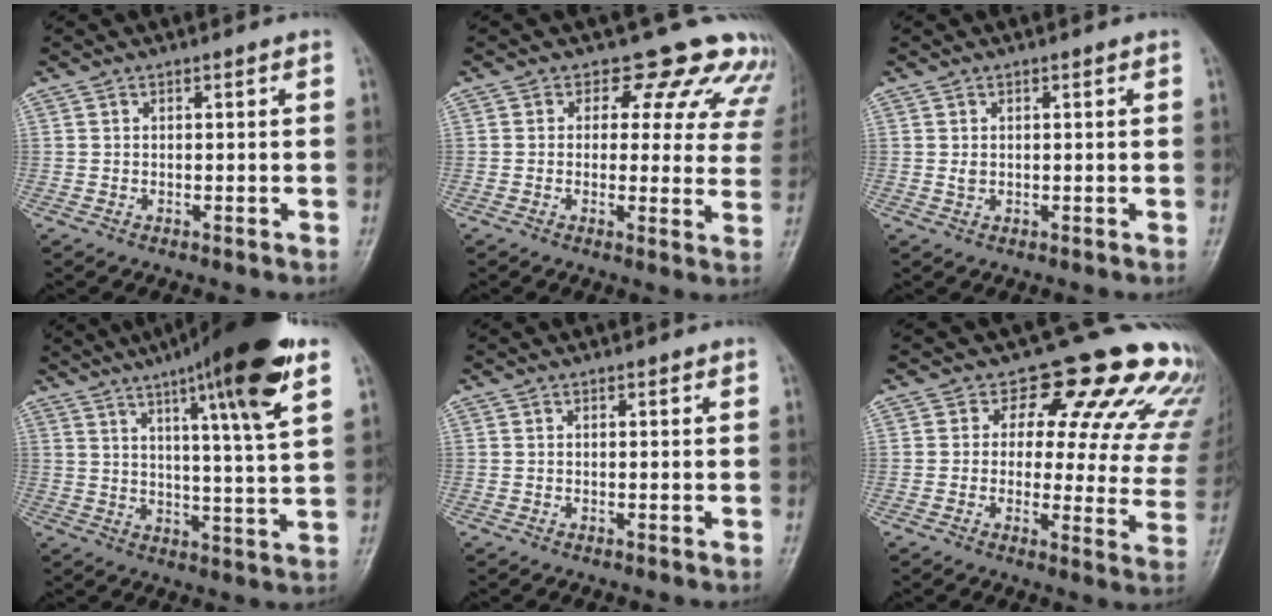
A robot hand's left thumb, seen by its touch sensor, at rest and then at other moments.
{"total": 12.3, "force": [10.4, 5.9, 2.5], "torque": [0.031, -0.055, 0.090]}
{"total": 1.4, "force": [0.4, 0.9, 1.0], "torque": [-0.012, -0.003, 0.011]}
{"total": 19.3, "force": [10.7, 1.9, 16.0], "torque": [-0.228, -0.033, 0.155]}
{"total": 0.5, "force": [0.3, 0.3, 0.3], "torque": [-0.003, -0.001, 0.002]}
{"total": 17.7, "force": [13.1, 7.7, 8.9], "torque": [-0.045, -0.064, 0.128]}